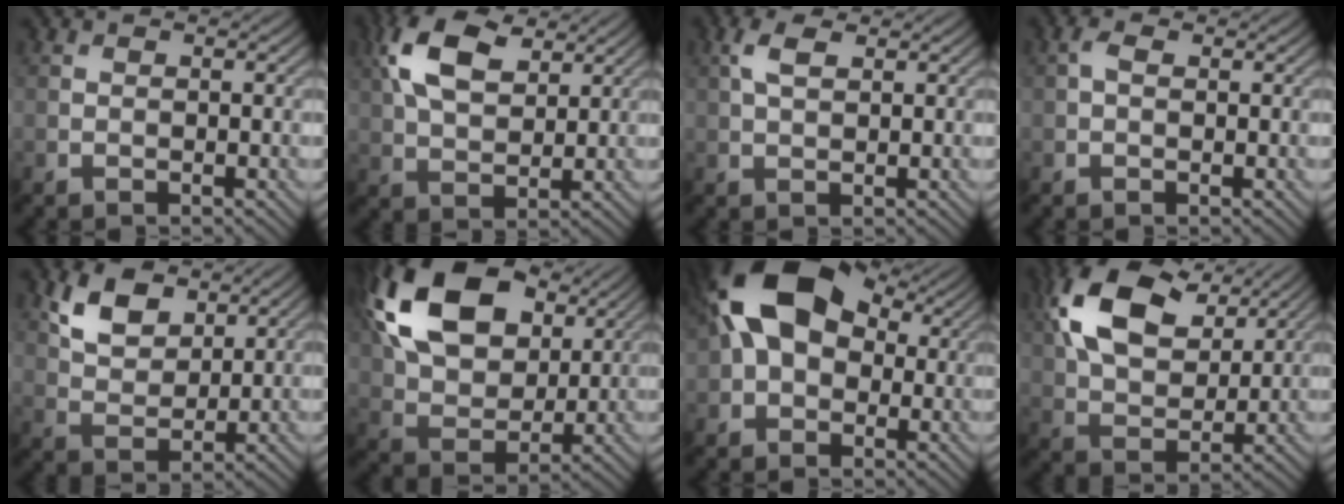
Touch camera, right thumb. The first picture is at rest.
{"total": 10.1, "force": [4.4, 5.4, 7.3], "torque": [-0.184, 0.018, 0.087]}
{"total": 3.2, "force": [1.4, 1.5, 2.4], "torque": [-0.064, 0.007, 0.027]}
{"total": 1.4, "force": [0.4, 0.9, 1.1], "torque": [-0.025, 0.005, 0.002]}
{"total": 6.5, "force": [3.8, 3.8, 3.7], "torque": [-0.081, -0.003, 0.074]}
{"total": 17.8, "force": [7.7, 10.9, 11.8], "torque": [-0.273, 0.030, 0.135]}
{"total": 15.3, "force": [3.8, 10.0, 11.0], "torque": [-0.199, 0.022, 0.055]}
{"total": 14.4, "force": [6.5, 8.2, 9.9], "torque": [-0.227, 0.021, 0.123]}